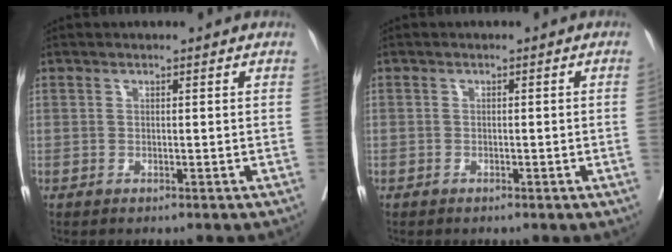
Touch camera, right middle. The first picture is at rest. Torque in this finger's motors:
{"motor_torque": [0.24, -0.63, -0.51, -0.21]}